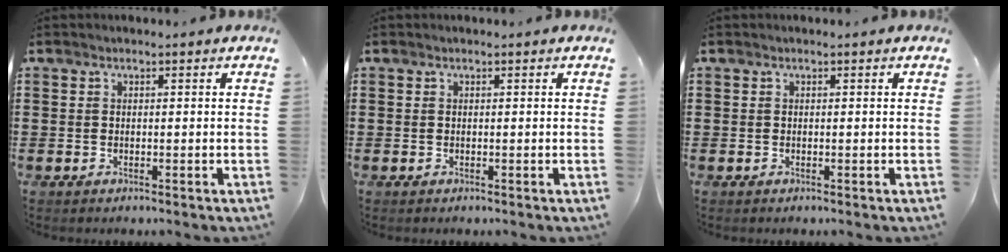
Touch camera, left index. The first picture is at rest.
{"total": 0.0}
{"total": 0.0}